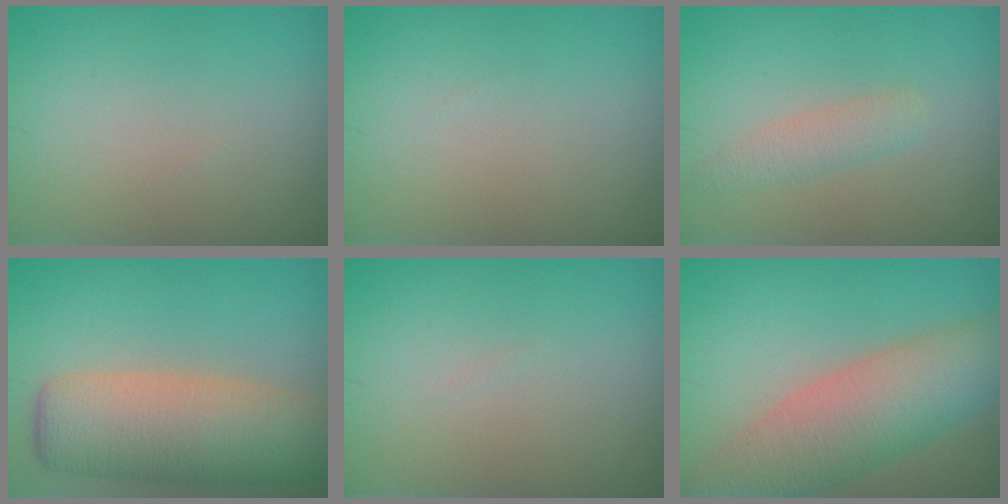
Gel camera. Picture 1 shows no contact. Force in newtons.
{"total": 0.0}
{"total": 1.9, "press": 1.9, "slide": 0.1}
{"total": 9.4, "press": 9.3, "slide": 0.5}
{"total": 0.0}
{"total": 8.6, "press": 8.6, "slide": 0.3}